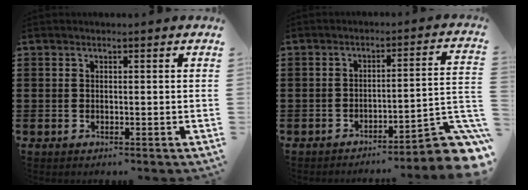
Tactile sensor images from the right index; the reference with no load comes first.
{"total": 5.8, "force": [-4.1, 0.5, 4.1], "torque": [-0.058, -0.021, -0.082]}